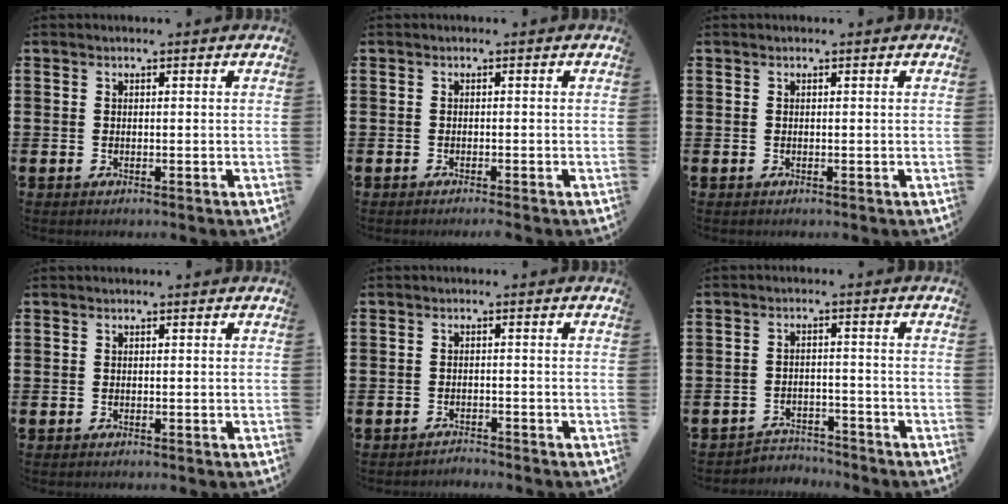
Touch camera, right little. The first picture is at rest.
{"total": 0.6, "force": [-0.5, -0.1, 0.3], "torque": [-0.005, -0.003, -0.009]}
{"total": 0.0}
{"total": 0.0}
{"total": 1.4, "force": [-1.4, -0.1, -0.2], "torque": [0.000, 0.005, -0.030]}
{"total": 2.9, "force": [-2.9, 0.5, -0.1], "torque": [-0.006, 0.002, -0.063]}